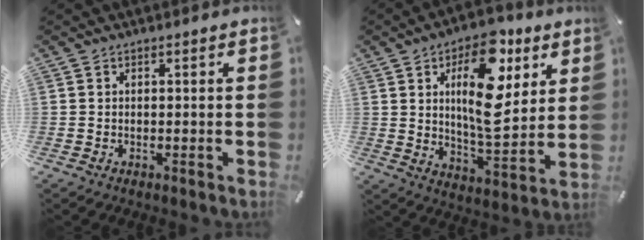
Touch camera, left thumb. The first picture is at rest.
{"total": 18.5, "force": [6.3, 8.7, 15.0], "torque": [-0.243, -0.021, 0.099]}